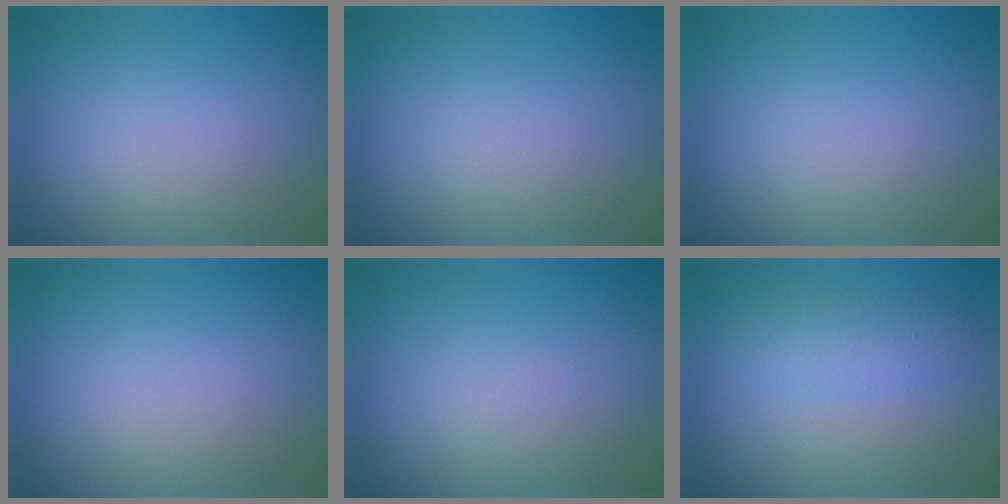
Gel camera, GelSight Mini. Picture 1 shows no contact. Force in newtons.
{"total": 0.0}
{"total": 0.0}
{"total": 0.0}
{"total": 0.0}
{"total": 2.7, "press": 2.7, "slide": 0.0}